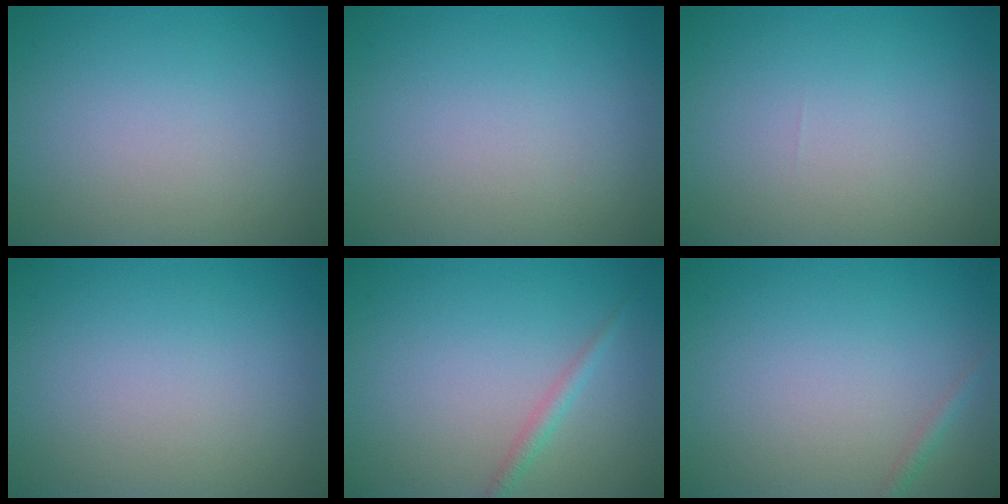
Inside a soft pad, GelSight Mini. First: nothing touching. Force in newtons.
{"total": 0.0}
{"total": 0.0}
{"total": 0.0}
{"total": 1.3, "press": 1.3, "slide": 0.0}
{"total": 0.8, "press": 0.7, "slide": 0.1}